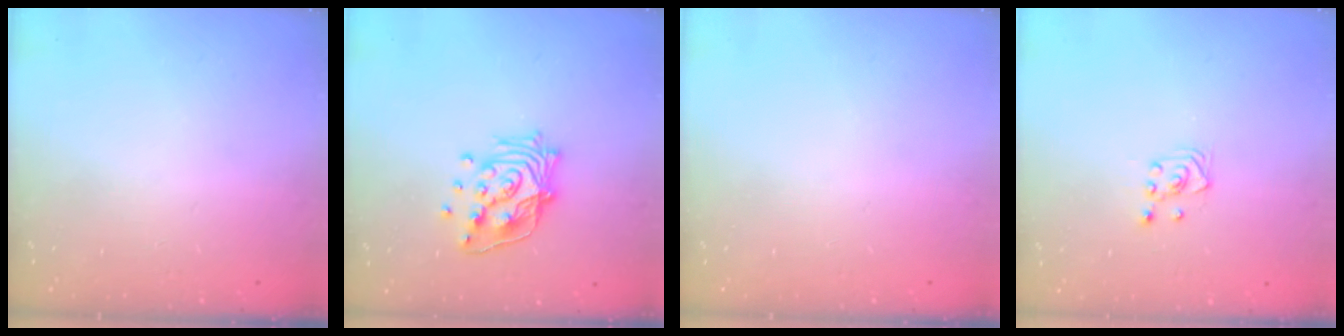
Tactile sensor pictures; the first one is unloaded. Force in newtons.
{"total": 15.9, "press": 15.9, "slide": 1.3}
{"total": 0.0}
{"total": 3.0, "press": 2.6, "slide": 1.5}